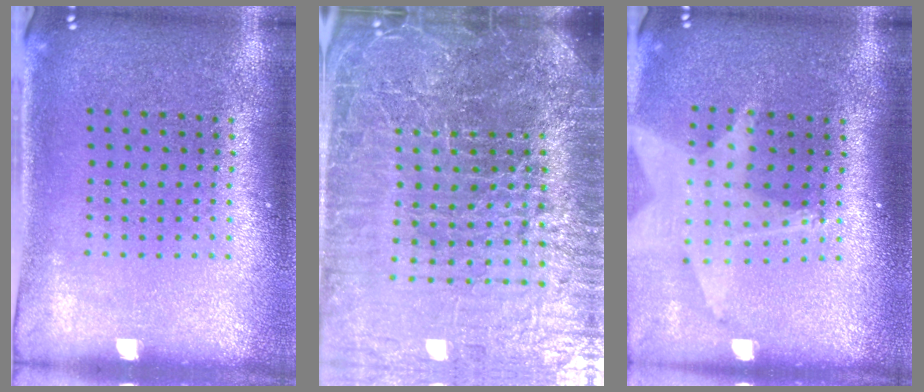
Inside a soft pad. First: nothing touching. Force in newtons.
{"total": 7.6, "press": 6.5, "slide": 3.9}
{"total": 1.8, "press": 1.5, "slide": 1.1}